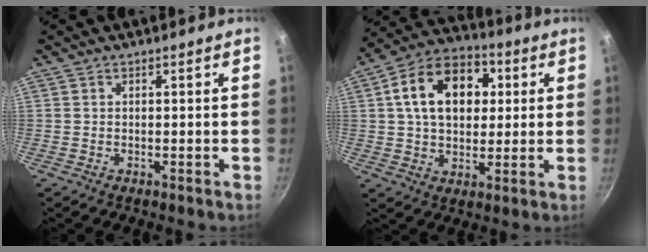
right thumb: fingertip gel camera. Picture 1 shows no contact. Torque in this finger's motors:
{"motor_torque": [0.67, 1.65, 0.66, -0.29, 0.30]}